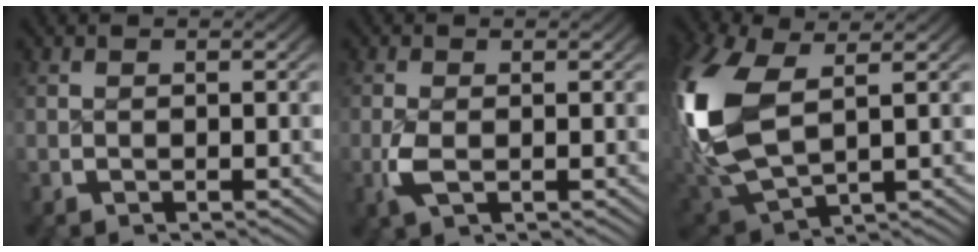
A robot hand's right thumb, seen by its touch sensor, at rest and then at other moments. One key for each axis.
{"total": 2.3, "fx": -0.2, "fy": 1.2, "fz": 1.9, "tx": -0.061, "ty": -0.008, "tz": -0.001}
{"total": 10.7, "fx": 1.0, "fy": 6.9, "fz": 8.2, "tx": -0.241, "ty": -0.035, "tz": 0.050}